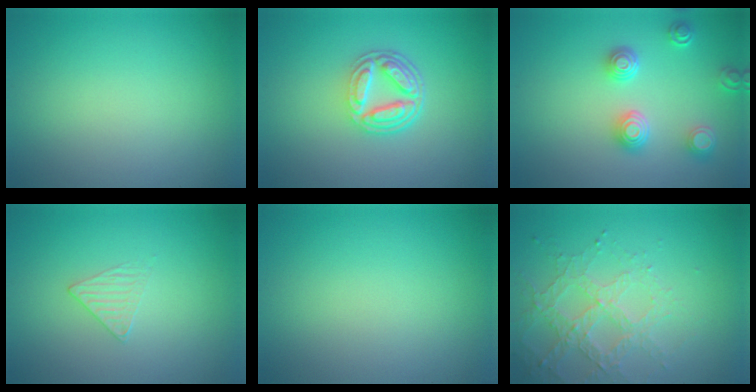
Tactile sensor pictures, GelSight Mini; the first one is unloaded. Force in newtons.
{"total": 4.4, "press": 3.3, "slide": 2.9}
{"total": 3.8, "press": 3.2, "slide": 2.1}
{"total": 1.1, "press": 0.5, "slide": 1.0}
{"total": 0.0}
{"total": 3.1, "press": 3.1, "slide": 0.6}